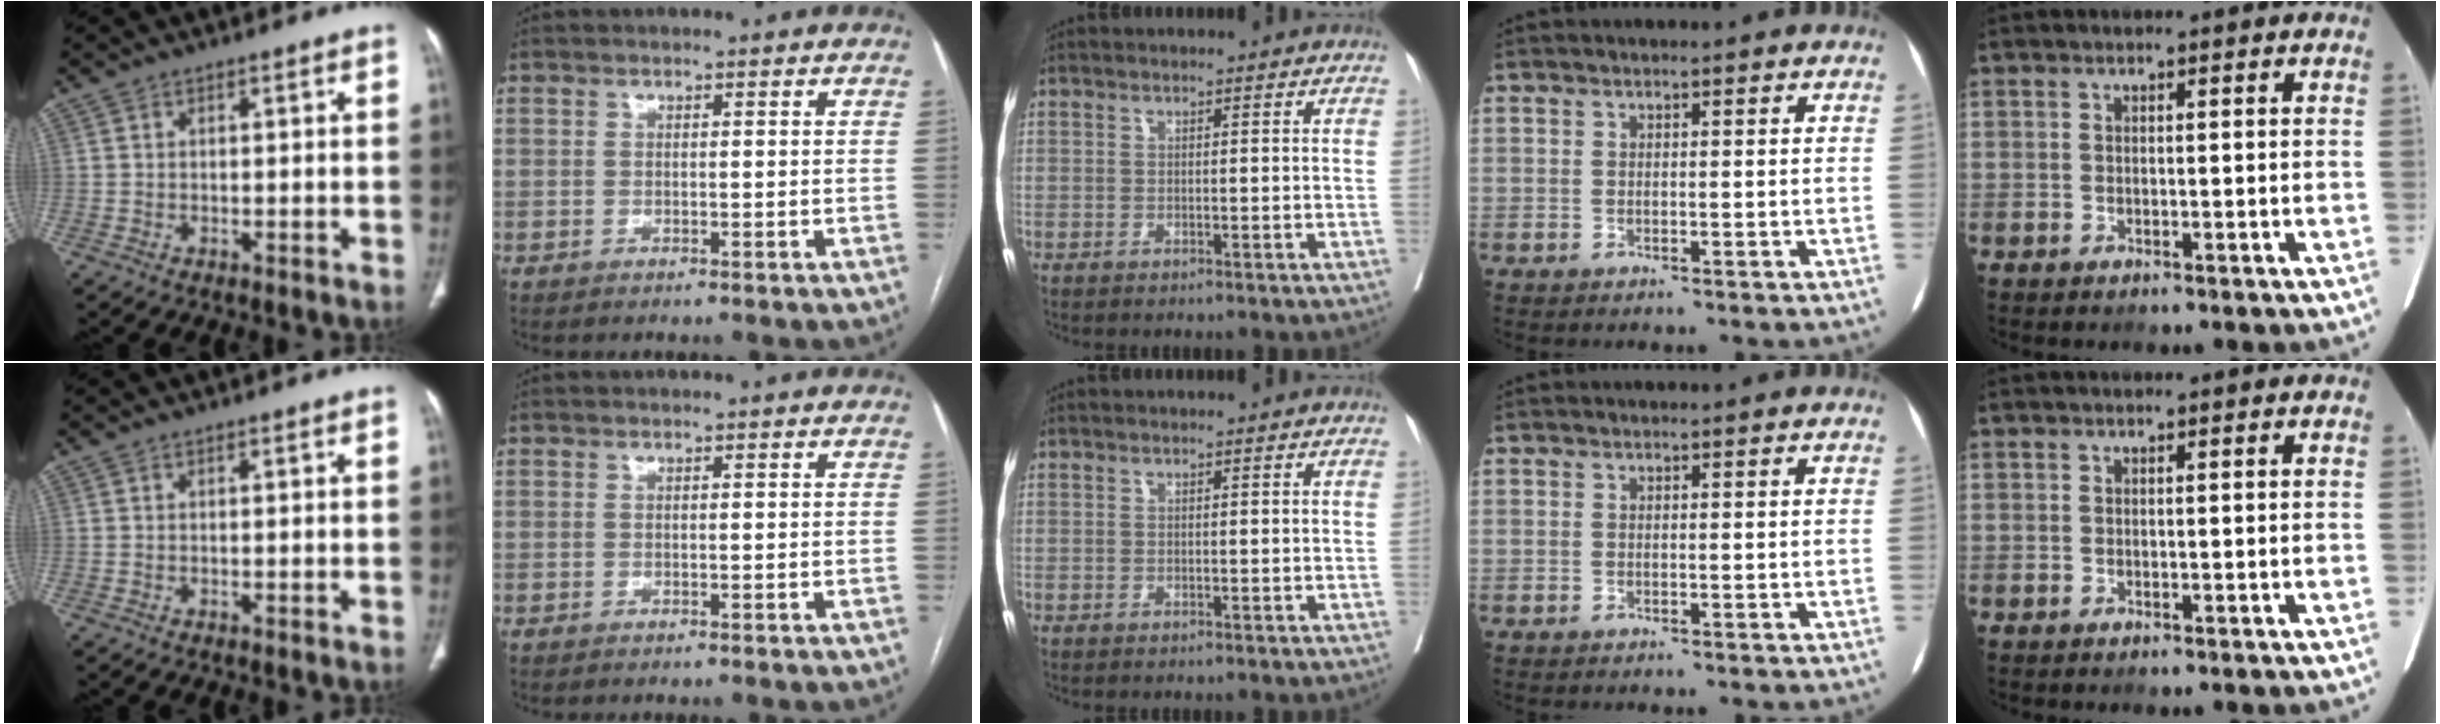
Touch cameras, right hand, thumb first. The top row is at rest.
{}